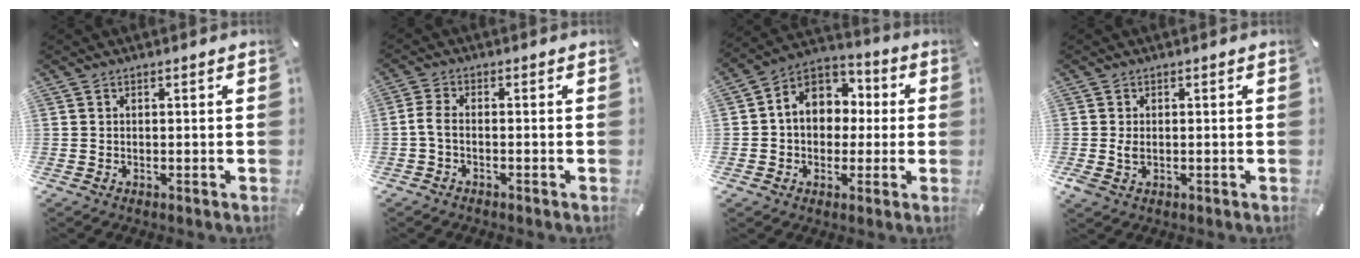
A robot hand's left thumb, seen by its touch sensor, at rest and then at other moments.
{"total": 2.8, "force": [-1.2, 0.9, 2.3], "torque": [-0.056, 0.001, -0.027]}
{"total": 10.6, "force": [0.8, 9.4, 4.8], "torque": [-0.102, 0.004, 0.014]}
{"total": 2.0, "force": [-0.2, 1.3, 1.5], "torque": [-0.037, -0.002, -0.005]}